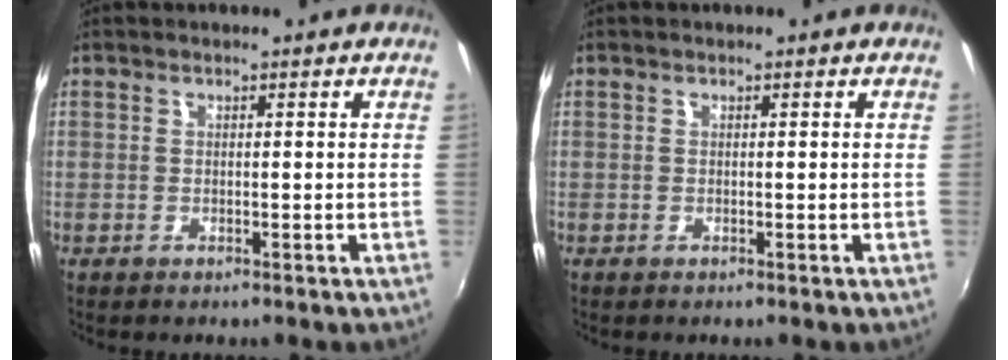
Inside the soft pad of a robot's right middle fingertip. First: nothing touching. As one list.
[{"total": 0.0}]